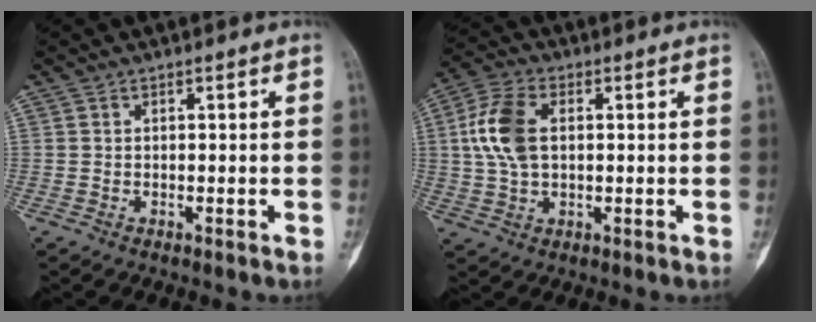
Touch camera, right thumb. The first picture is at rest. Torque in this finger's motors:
{"motor_torque": [0.12, 0.12, 1.11, 0.06, 0.10]}